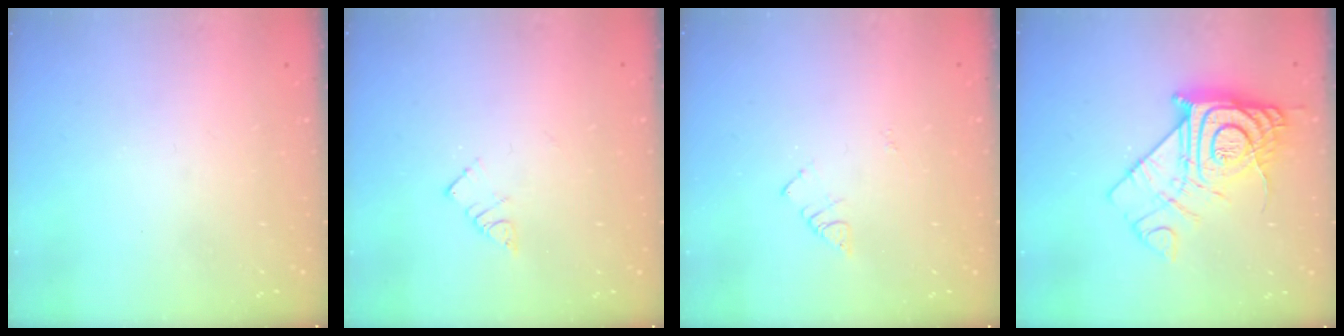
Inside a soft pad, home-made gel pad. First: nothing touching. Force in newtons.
{"total": 3.8, "press": 3.8, "slide": 0.0}
{"total": 4.2, "press": 4.2, "slide": 0.5}
{"total": 15.9, "press": 15.8, "slide": 1.7}